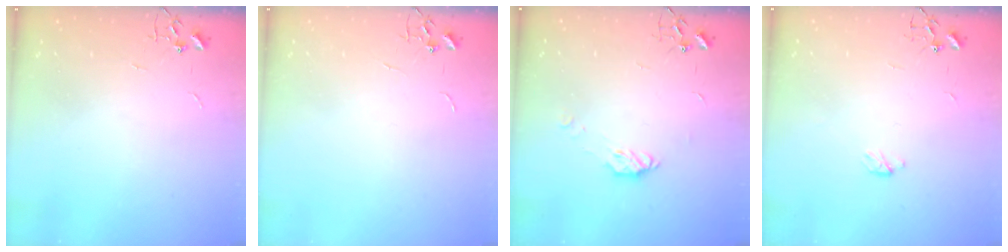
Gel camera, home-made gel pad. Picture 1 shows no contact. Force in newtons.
{"total": 0.0}
{"total": 6.3, "press": 6.3, "slide": 0.5}
{"total": 3.3, "press": 3.2, "slide": 0.4}